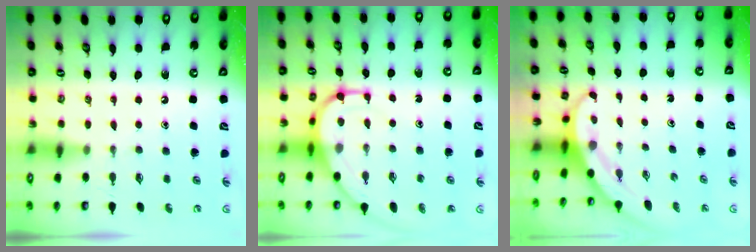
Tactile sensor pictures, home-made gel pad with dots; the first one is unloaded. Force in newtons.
{"total": 10.9, "press": 10.8, "slide": 1.0}
{"total": 3.7, "press": 3.7, "slide": 0.1}